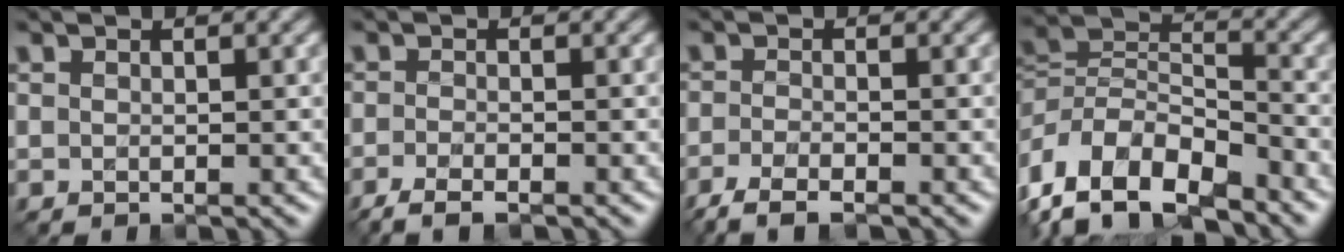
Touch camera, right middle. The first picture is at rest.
{"total": 2.8, "force": [-2.0, 0.7, 1.9], "torque": [-0.040, -0.007, -0.043]}
{"total": 3.6, "force": [-2.7, 0.9, 2.2], "torque": [-0.047, -0.009, -0.057]}
{"total": 10.3, "force": [-6.2, 5.6, 6.1], "torque": [-0.111, 0.005, -0.105]}